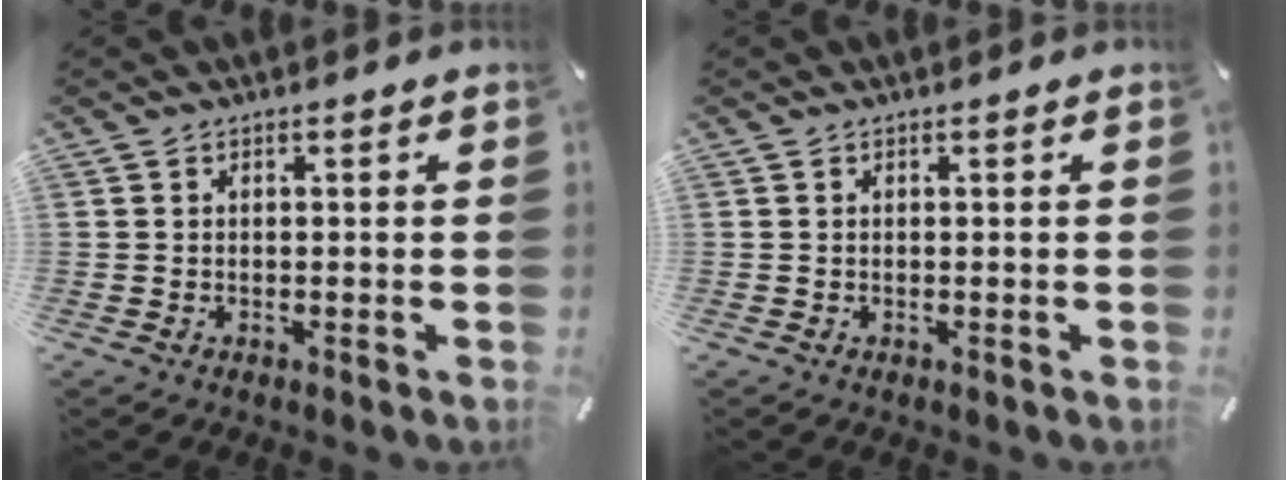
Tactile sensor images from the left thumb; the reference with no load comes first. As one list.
[{"total": 0.0}]